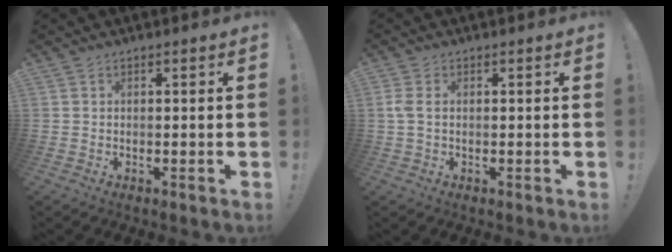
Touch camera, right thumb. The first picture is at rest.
{"total": 2.8, "force": [0.5, 1.6, 2.3], "torque": [-0.055, 0.006, 0.008]}